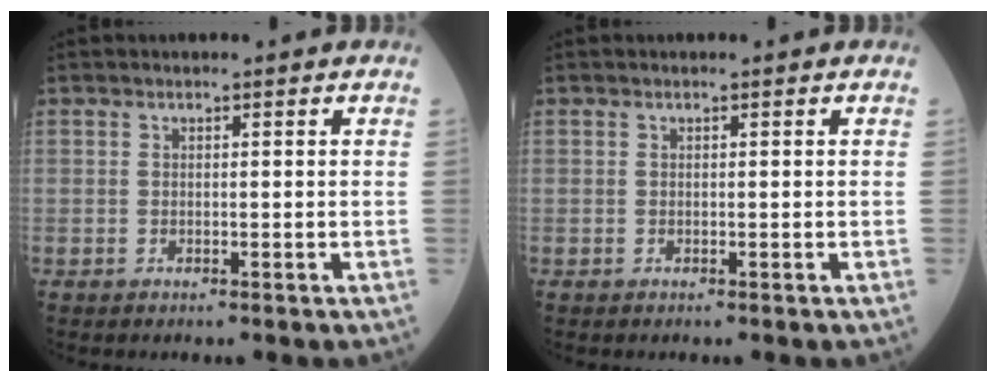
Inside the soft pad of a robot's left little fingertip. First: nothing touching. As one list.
[{"total": 0.0}]